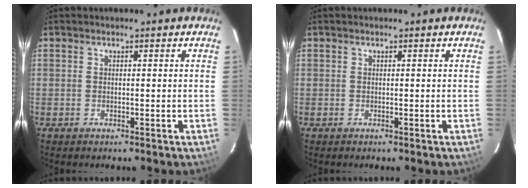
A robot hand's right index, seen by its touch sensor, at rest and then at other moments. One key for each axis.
{"total": 0.0}